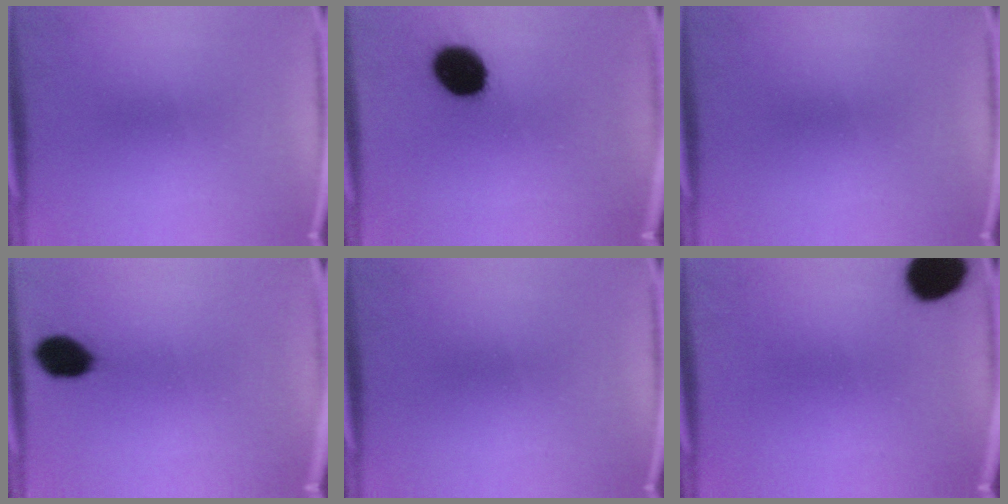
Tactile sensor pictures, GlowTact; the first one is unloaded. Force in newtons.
{"total": 13.5}
{"total": 0.0}
{"total": 7.5}
{"total": 0.0}
{"total": 11.2}